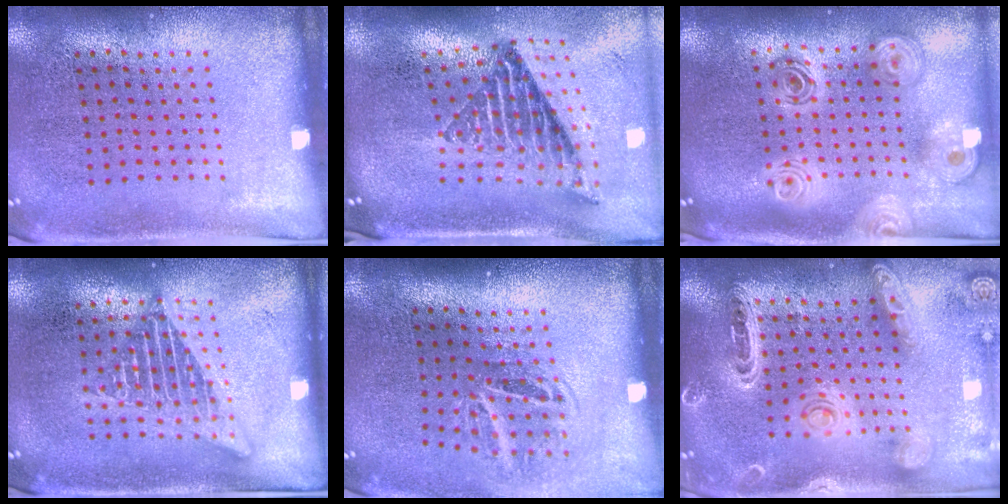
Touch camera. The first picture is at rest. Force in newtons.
{"total": 2.1, "press": 1.5, "slide": 1.6}
{"total": 2.4, "press": 1.9, "slide": 1.5}
{"total": 2.2, "press": 2.2, "slide": 0.2}
{"total": 1.8, "press": 1.2, "slide": 1.3}
{"total": 1.9, "press": 1.9, "slide": 0.5}